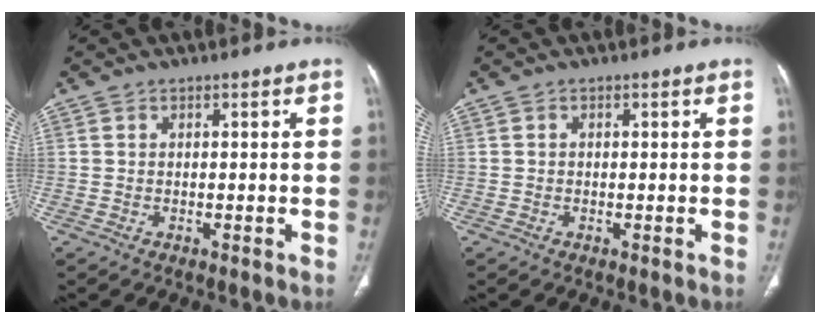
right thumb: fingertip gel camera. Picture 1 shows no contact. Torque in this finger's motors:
{"motor_torque": [-0.14, -0.10, -0.23, -0.20, 0.03]}